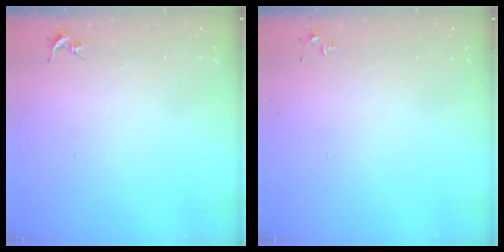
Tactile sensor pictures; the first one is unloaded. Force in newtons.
{"total": 2.8, "press": 2.8, "slide": 0.4}